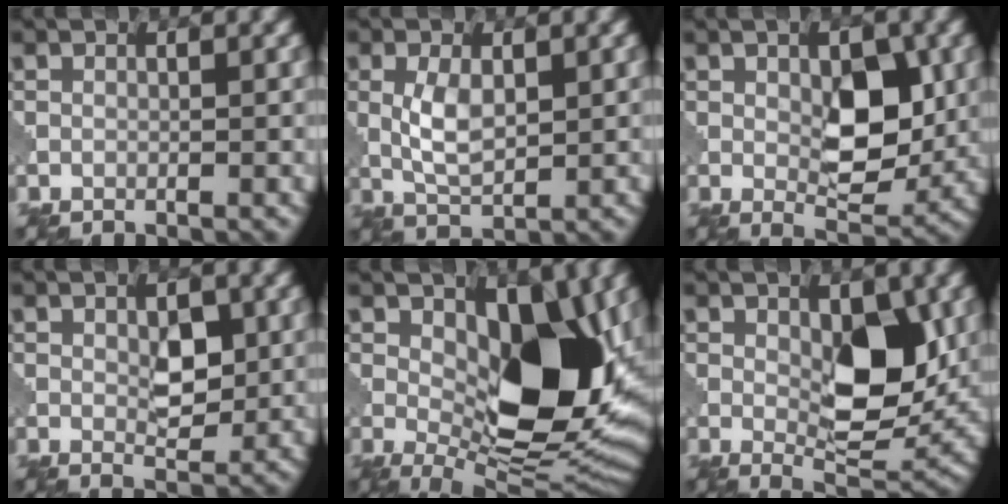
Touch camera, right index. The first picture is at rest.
{"total": 3.1, "force": [0.8, 1.6, 2.5], "torque": [-0.061, -0.001, 0.022]}
{"total": 5.9, "force": [1.0, 3.0, 5.0], "torque": [-0.071, -0.008, 0.023]}
{"total": 2.8, "force": [0.8, 1.6, 2.2], "torque": [-0.034, -0.006, 0.018]}
{"total": 12.6, "force": [1.7, 6.3, 10.8], "torque": [-0.142, -0.013, 0.032]}
{"total": 7.4, "force": [1.0, 3.4, 6.5], "torque": [-0.098, -0.009, 0.027]}